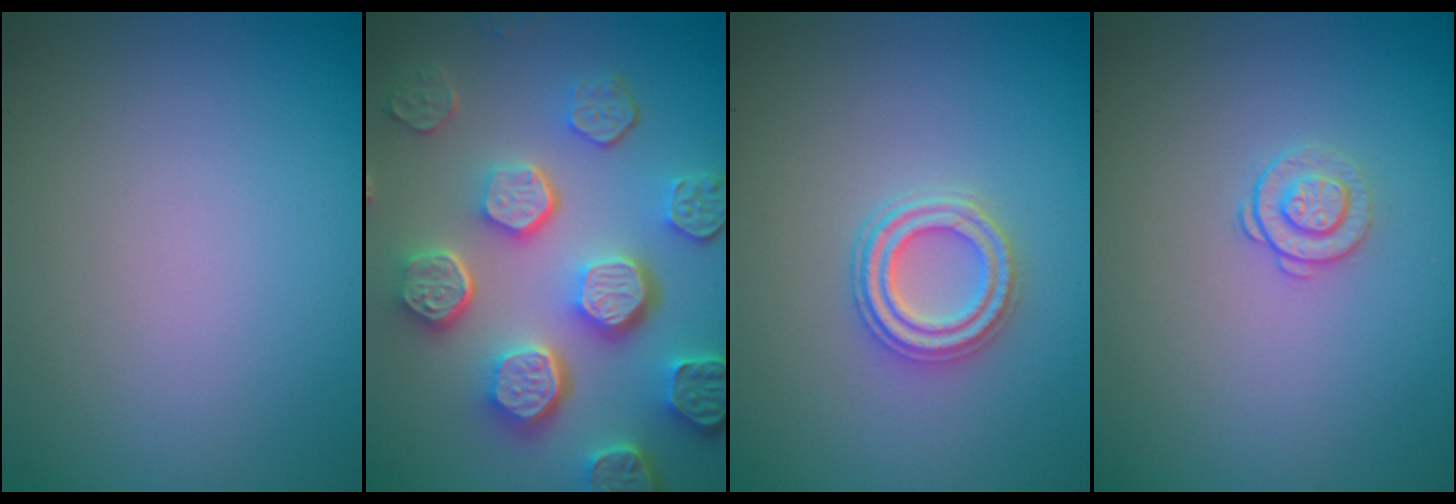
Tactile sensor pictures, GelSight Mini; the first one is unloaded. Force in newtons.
{"total": 8.5, "press": 6.2, "slide": 5.8}
{"total": 2.7, "press": 2.5, "slide": 0.9}
{"total": 1.4, "press": 0.9, "slide": 1.0}